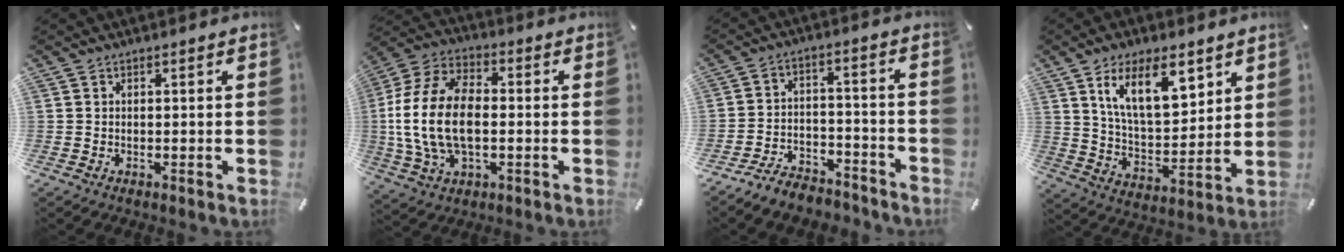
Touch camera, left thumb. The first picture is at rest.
{"total": 16.2, "force": [-1.9, 10.3, 12.4], "torque": [-0.282, 0.001, -0.036]}
{"total": 7.7, "force": [-6.5, 3.4, 2.3], "torque": [-0.033, 0.036, -0.121]}
{"total": 15.8, "force": [8.8, 7.7, 10.6], "torque": [-0.182, -0.027, 0.155]}